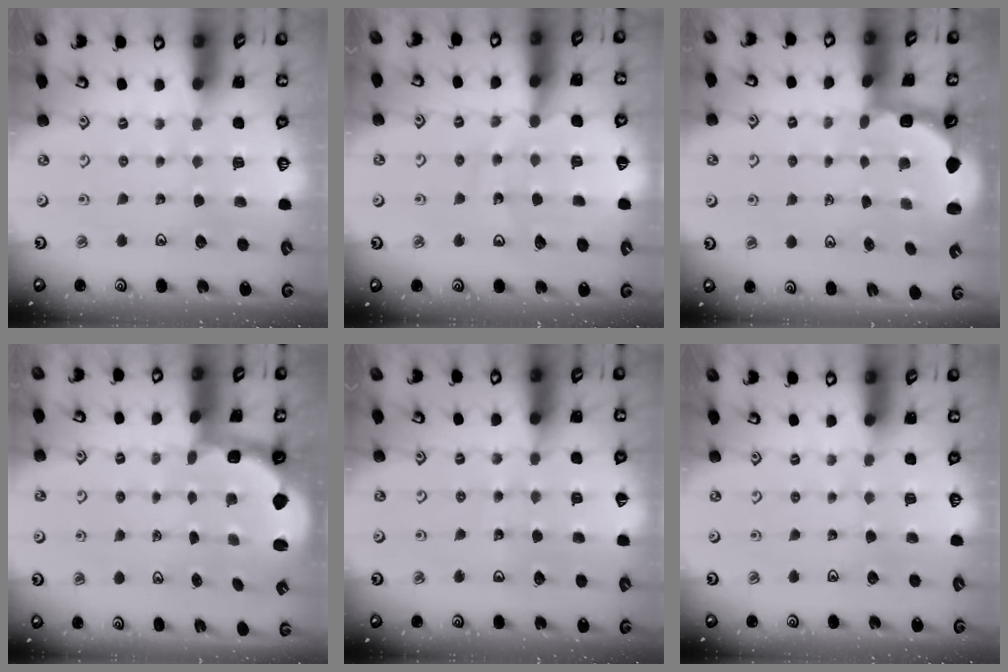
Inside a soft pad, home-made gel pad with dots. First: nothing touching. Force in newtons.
{"total": 11.6, "press": 11.5, "slide": 1.3}
{"total": 2.8, "press": 2.2, "slide": 1.7}
{"total": 2.4, "press": 1.1, "slide": 2.1}
{"total": 4.8, "press": 4.7, "slide": 0.5}
{"total": 0.0}